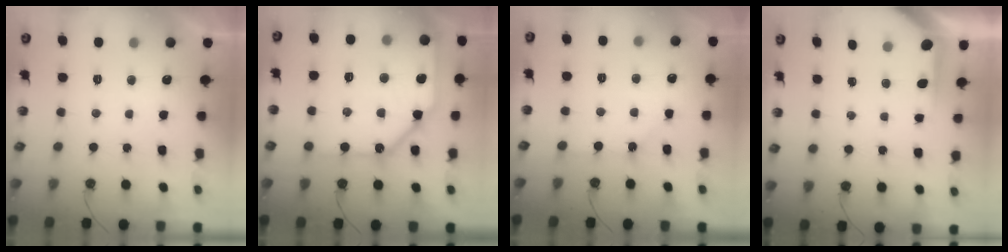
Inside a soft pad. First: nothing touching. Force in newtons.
{"total": 21.9, "press": 21.8, "slide": 2.1}
{"total": 1.5, "press": 1.5, "slide": 0.3}
{"total": 3.9, "press": 3.9, "slide": 0.4}